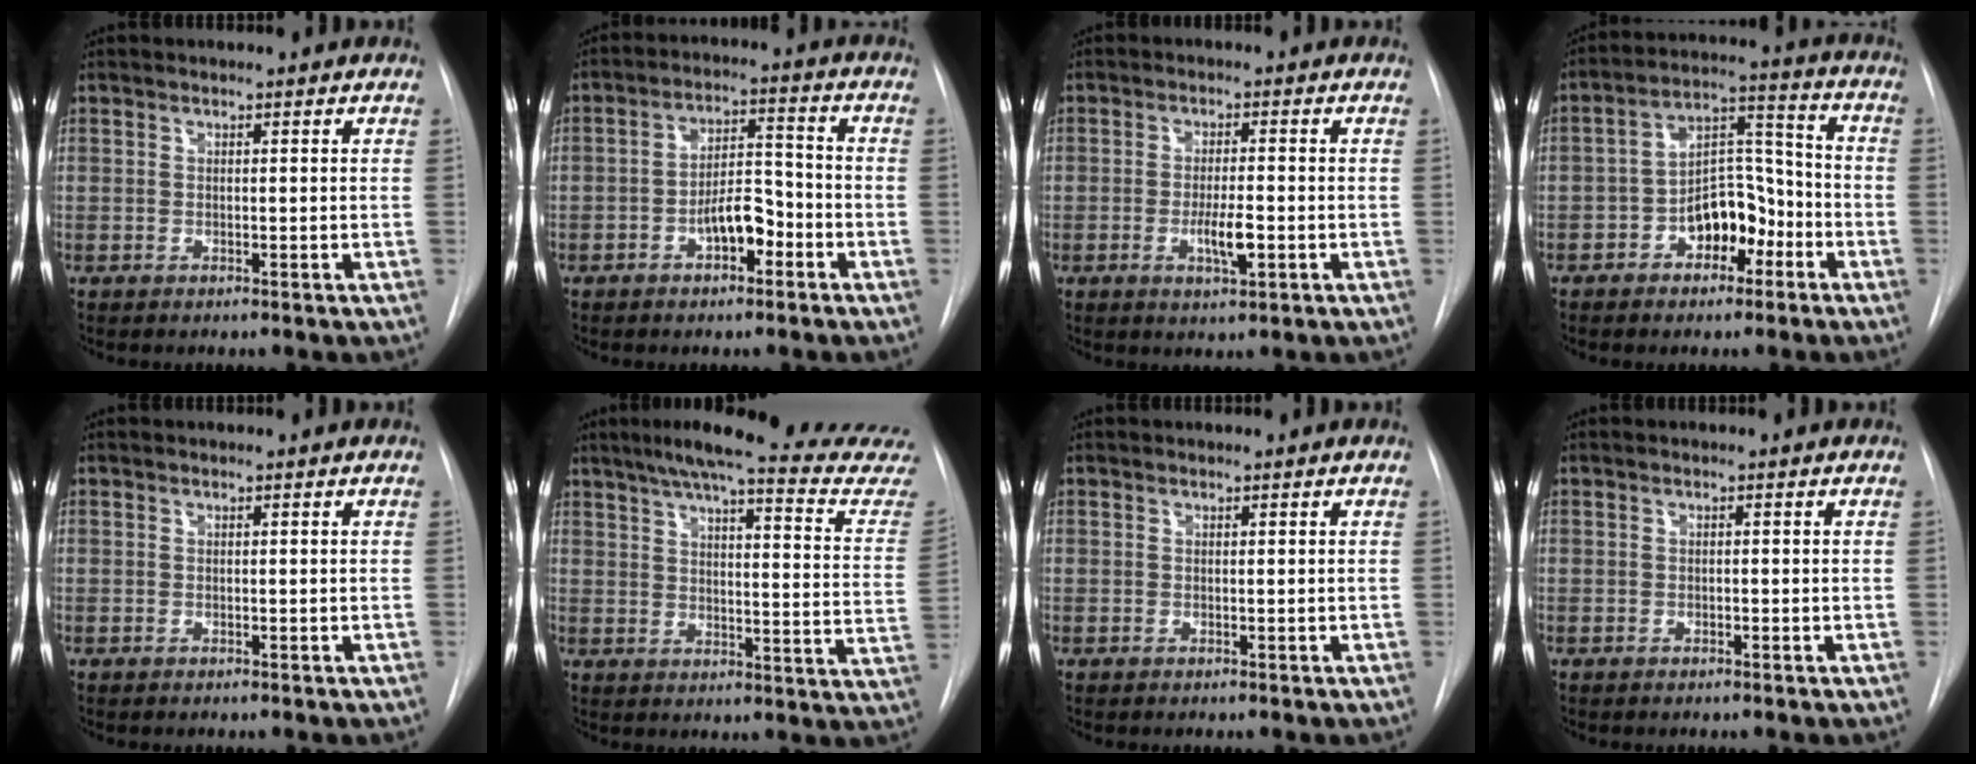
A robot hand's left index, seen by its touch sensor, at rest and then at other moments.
{"total": 6.9, "force": [-4.5, 2.5, 4.6], "torque": [-0.079, 0.016, -0.071]}
{"total": 4.8, "force": [-2.9, 0.7, 3.8], "torque": [-0.068, -0.007, -0.042]}
{"total": 10.0, "force": [-5.9, 5.1, 6.2], "torque": [-0.104, 0.031, -0.092]}
{"total": 0.0}
{"total": 23.5, "force": [21.3, 0.4, 9.9], "torque": [-0.135, -0.088, 0.245]}
{"total": 0.0}
{"total": 1.8, "force": [-1.7, -0.1, -0.2], "torque": [0.003, -0.004, -0.029]}